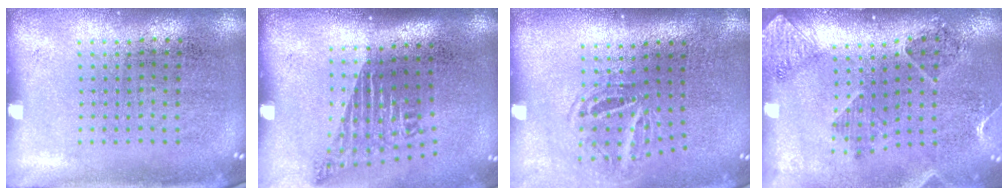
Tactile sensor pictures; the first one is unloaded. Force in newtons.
{"total": 1.8, "press": 1.1, "slide": 1.4}
{"total": 1.7, "press": 1.2, "slide": 1.3}
{"total": 1.6, "press": 1.5, "slide": 0.4}